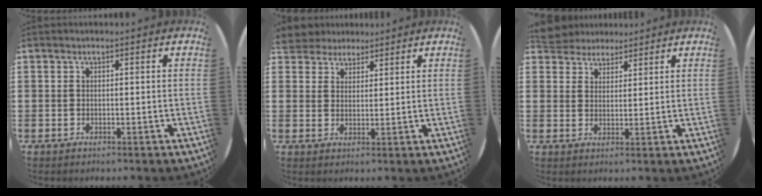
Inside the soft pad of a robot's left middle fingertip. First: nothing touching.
{"total": 4.1, "force": [3.8, 1.5, -0.2], "torque": [-0.011, 0.000, 0.075]}
{"total": 4.4, "force": [4.2, 1.3, -0.2], "torque": [-0.011, -0.005, 0.082]}